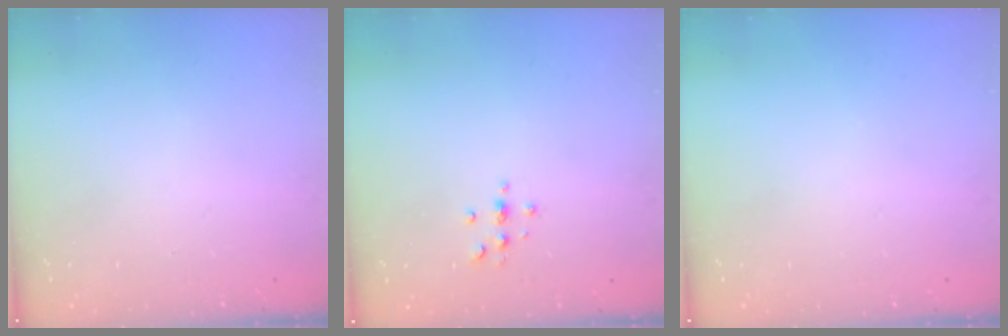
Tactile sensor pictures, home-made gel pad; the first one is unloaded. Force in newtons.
{"total": 3.4, "press": 3.4, "slide": 0.4}
{"total": 0.0}